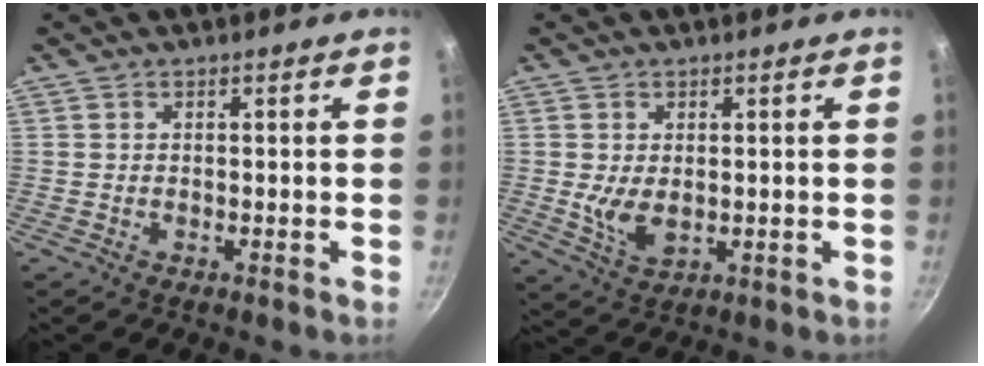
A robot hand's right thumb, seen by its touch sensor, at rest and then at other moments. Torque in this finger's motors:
{"motor_torque": [-0.63, 0.73, 0.19, 0.03, 0.05]}